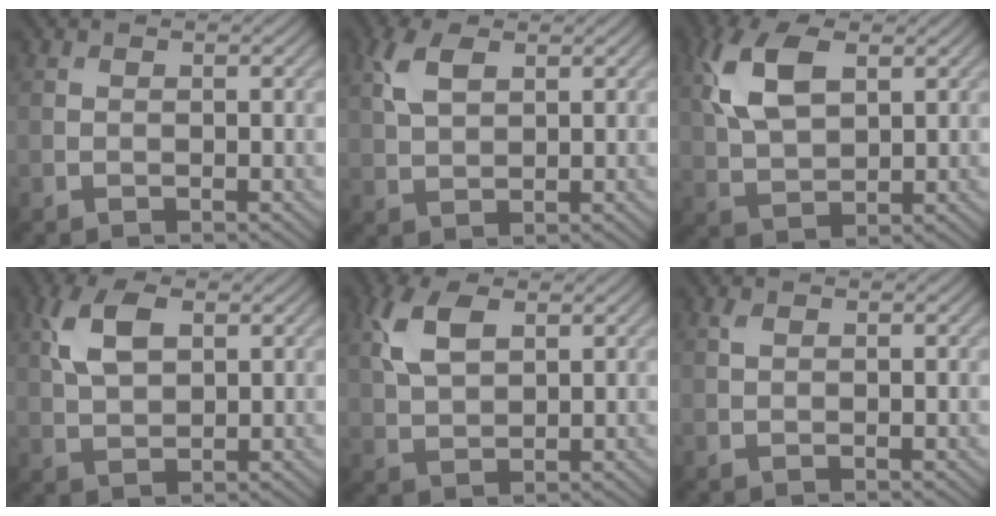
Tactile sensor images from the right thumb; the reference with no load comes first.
{"total": 4.7, "force": [2.1, 2.4, 3.5], "torque": [-0.090, 0.007, 0.043]}
{"total": 9.1, "force": [3.3, 4.8, 7.0], "torque": [-0.167, 0.013, 0.063]}
{"total": 6.4, "force": [2.4, 3.4, 4.9], "torque": [-0.113, 0.007, 0.044]}
{"total": 6.6, "force": [2.8, 3.5, 4.9], "torque": [-0.119, 0.008, 0.054]}
{"total": 0.8, "force": [0.4, 0.4, 0.6], "torque": [-0.019, 0.001, 0.009]}